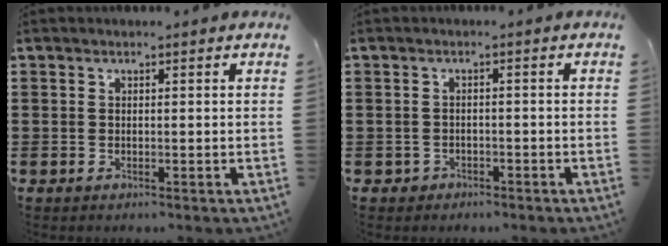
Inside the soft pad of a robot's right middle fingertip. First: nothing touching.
{"total": 1.3, "force": [-1.1, 0.6, -0.1], "torque": [-0.004, 0.000, -0.026]}